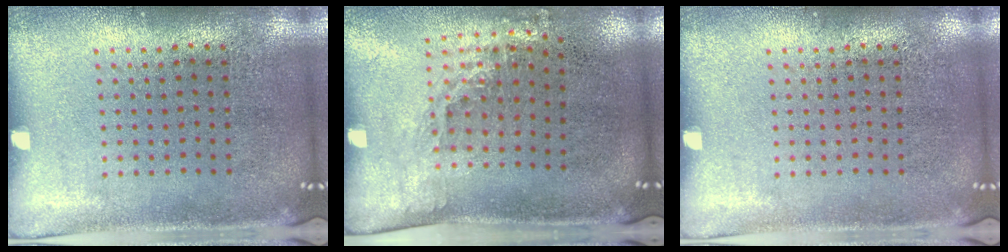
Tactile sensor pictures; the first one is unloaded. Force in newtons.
{"total": 1.4, "press": 1.1, "slide": 0.9}
{"total": 0.0}